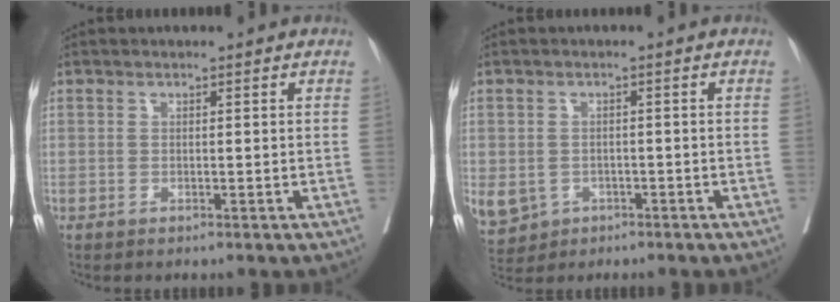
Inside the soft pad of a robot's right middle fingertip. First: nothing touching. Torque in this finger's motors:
{"motor_torque": [0.73, -0.66, 0.54, 0.11]}